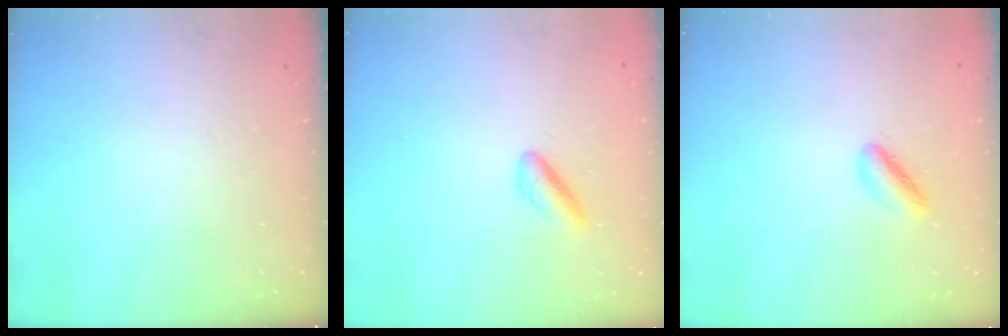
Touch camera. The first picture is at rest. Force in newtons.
{"total": 2.7, "press": 2.6, "slide": 0.8}
{"total": 4.1, "press": 4.1, "slide": 0.6}